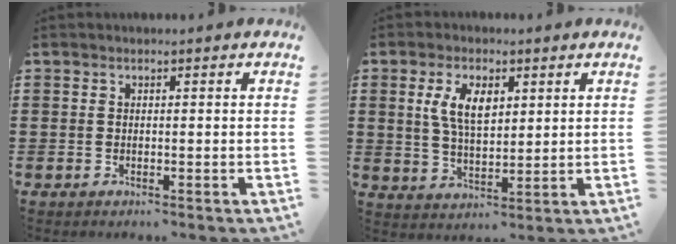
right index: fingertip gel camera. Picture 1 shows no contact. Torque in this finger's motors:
{"motor_torque": [1.36, 0.78, 0.44, 0.18]}